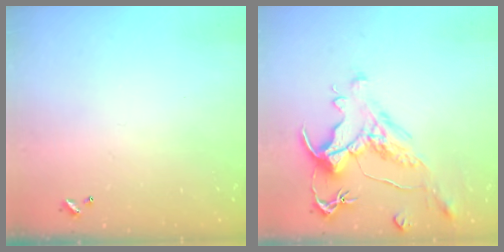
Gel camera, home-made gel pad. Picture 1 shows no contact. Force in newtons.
{"total": 1.3, "press": 0.1, "slide": 1.3}